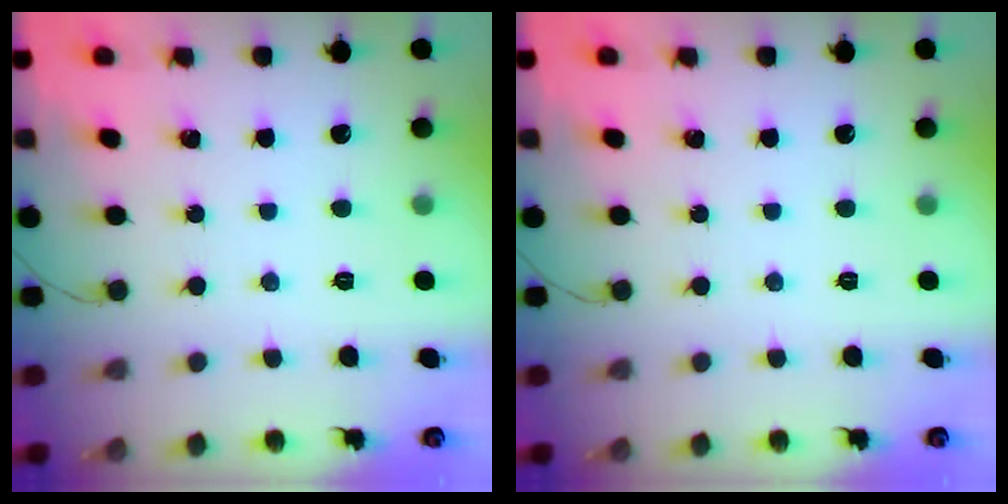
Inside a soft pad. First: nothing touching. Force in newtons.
{"total": 0.0}